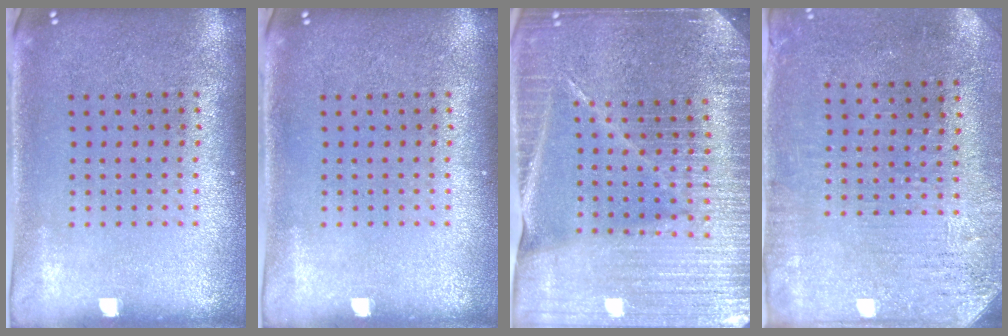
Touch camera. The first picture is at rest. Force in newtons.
{"total": 0.0}
{"total": 4.8, "press": 4.4, "slide": 1.9}
{"total": 3.1, "press": 2.6, "slide": 1.7}